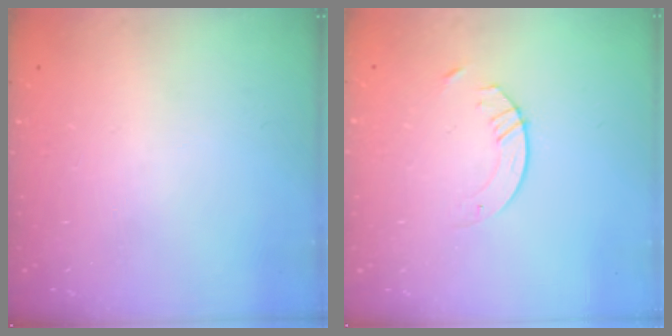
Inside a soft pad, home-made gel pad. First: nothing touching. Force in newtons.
{"total": 2.9, "press": 2.9, "slide": 0.3}